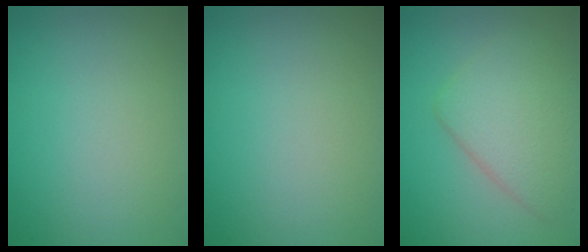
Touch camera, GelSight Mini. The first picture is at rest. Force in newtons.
{"total": 0.0}
{"total": 4.4, "press": 4.4, "slide": 0.4}